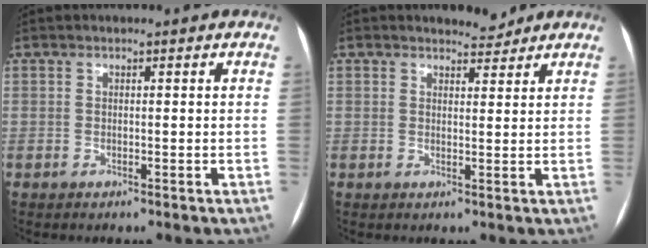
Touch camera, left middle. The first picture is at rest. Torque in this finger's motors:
{"motor_torque": [0.00, 0.00, 0.00, 0.00]}